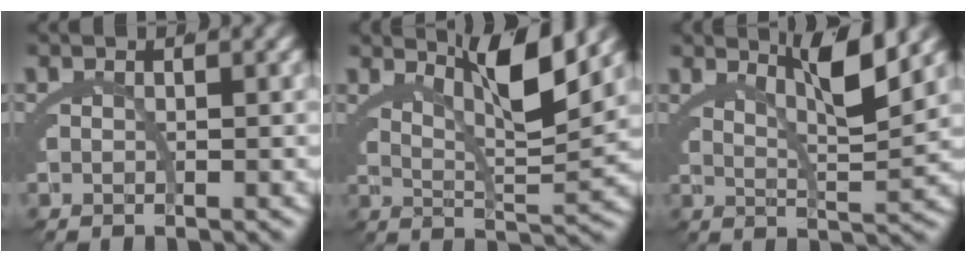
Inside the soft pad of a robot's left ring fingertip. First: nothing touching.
{"total": 5.9, "force": [4.4, -1.0, 3.8], "torque": [-0.054, 0.003, 0.079]}
{"total": 4.4, "force": [3.4, -1.4, 2.4], "torque": [-0.037, -0.003, 0.066]}